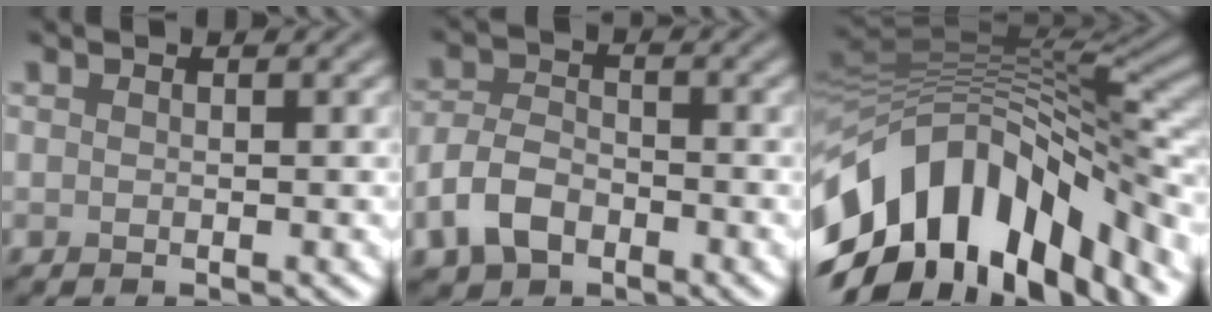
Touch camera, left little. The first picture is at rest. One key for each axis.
{"total": 4.4, "fx": -2.3, "fy": 2.8, "fz": 2.5, "tx": -0.052, "ty": 0.000, "tz": -0.052}
{"total": 15.3, "fx": -7.3, "fy": 8.5, "fz": 10.5, "tx": -0.199, "ty": 0.014, "tz": -0.130}